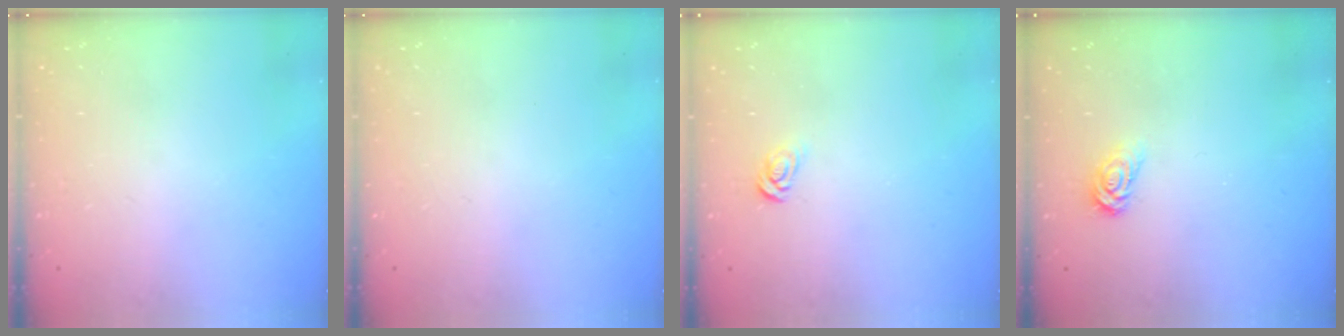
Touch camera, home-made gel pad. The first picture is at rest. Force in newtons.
{"total": 0.0}
{"total": 3.8, "press": 3.7, "slide": 0.4}
{"total": 3.1, "press": 3.1, "slide": 0.3}